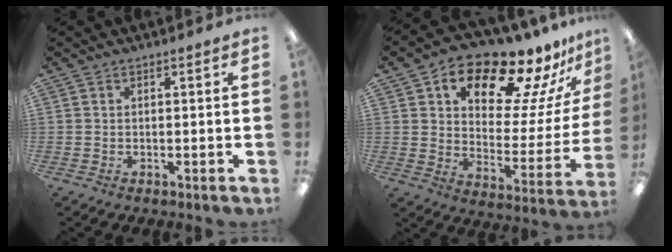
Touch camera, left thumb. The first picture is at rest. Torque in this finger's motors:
{"motor_torque": [1.52, 1.56, 1.38, -1.39, 0.09]}